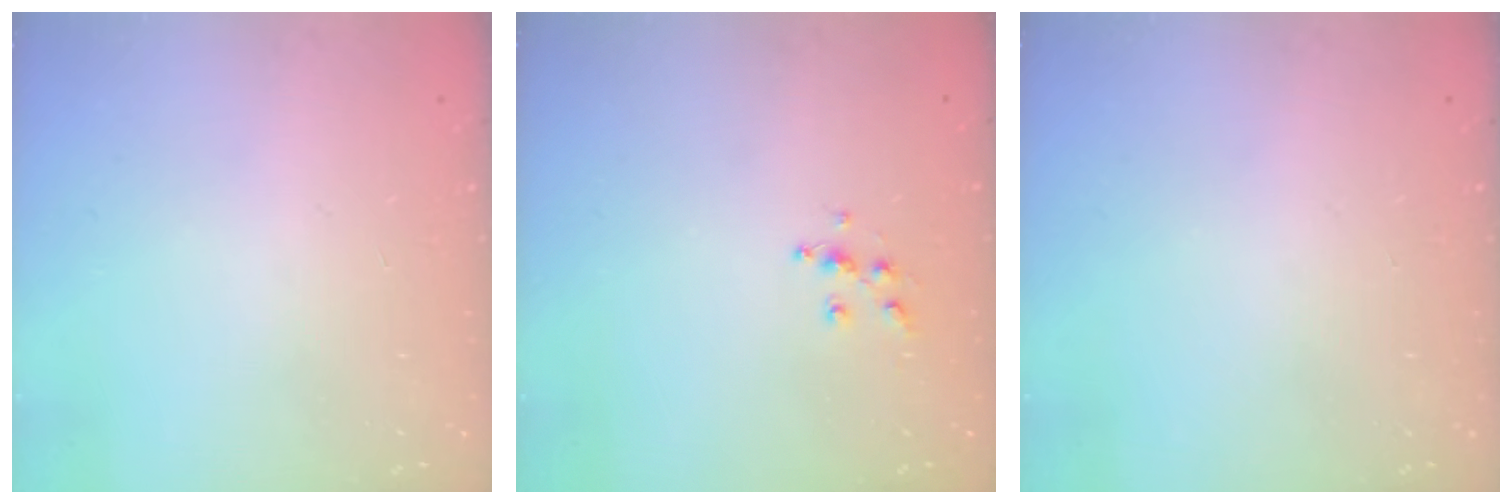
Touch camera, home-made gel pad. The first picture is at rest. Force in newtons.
{"total": 6.1, "press": 6.1, "slide": 0.4}
{"total": 0.0}